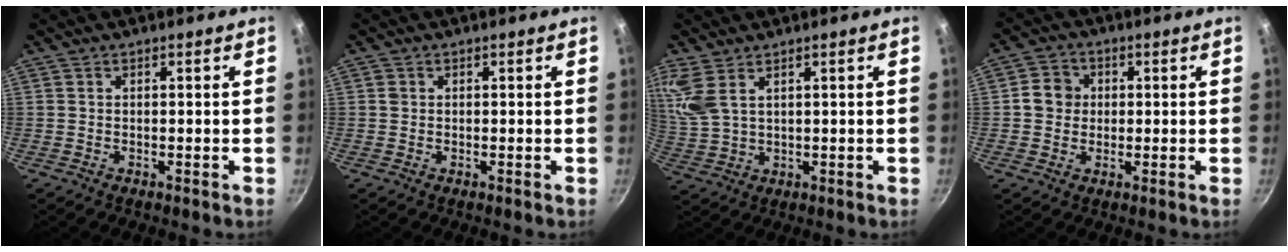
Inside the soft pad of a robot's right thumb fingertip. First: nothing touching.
{"total": 1.0, "force": [0.2, 0.9, 0.3], "torque": [-0.004, 0.004, 0.003]}
{"total": 7.3, "force": [4.2, 3.5, 4.7], "torque": [-0.101, -0.015, 0.096]}
{"total": 5.2, "force": [0.4, 4.8, 2.0], "torque": [-0.007, 0.007, -0.004]}